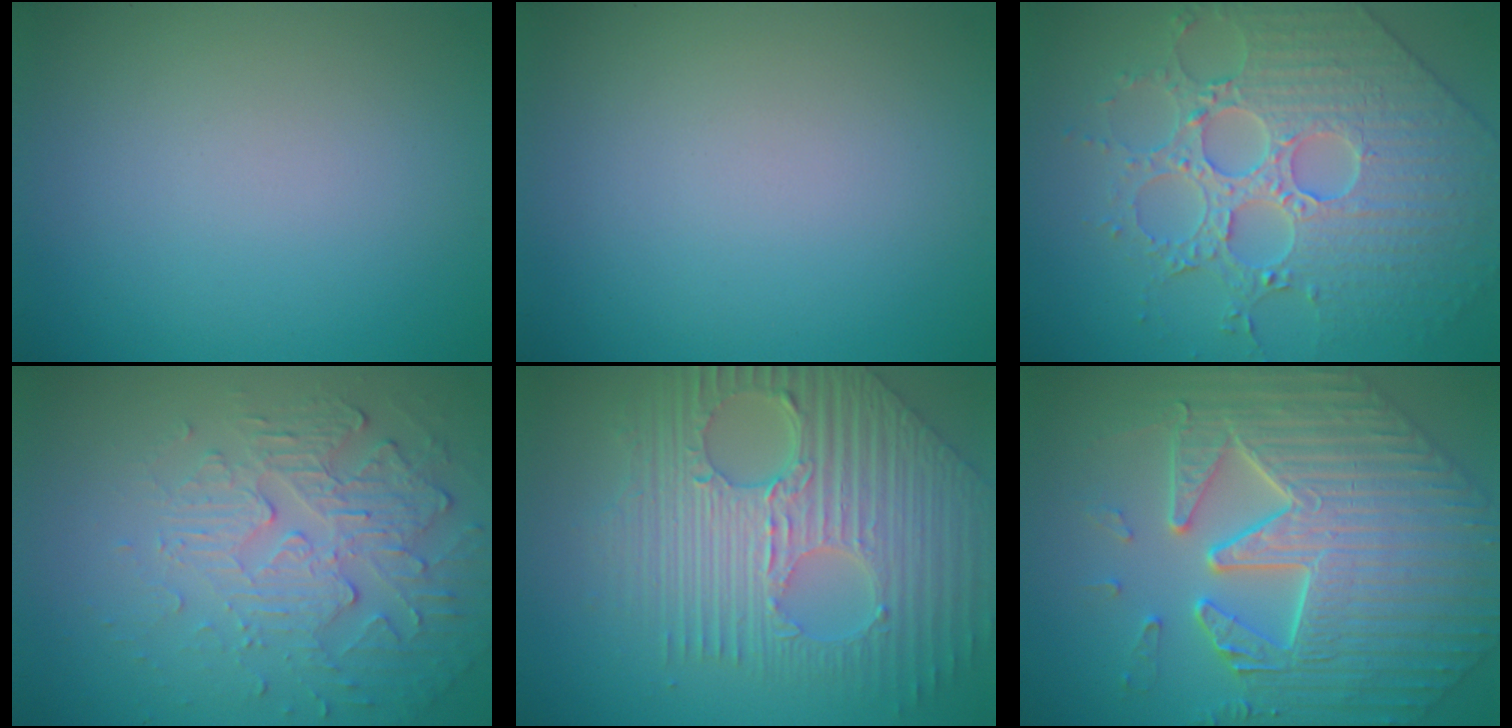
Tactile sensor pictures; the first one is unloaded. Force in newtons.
{"total": 0.0}
{"total": 6.1, "press": 5.6, "slide": 2.3}
{"total": 5.5, "press": 3.4, "slide": 4.3}
{"total": 9.8, "press": 6.6, "slide": 7.2}
{"total": 8.5, "press": 7.1, "slide": 4.7}